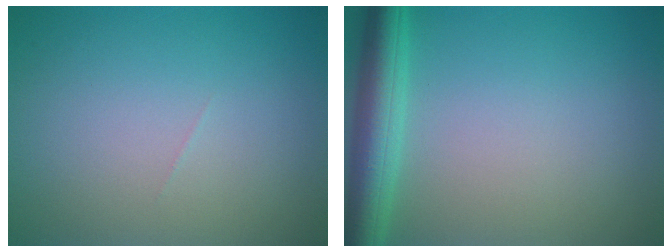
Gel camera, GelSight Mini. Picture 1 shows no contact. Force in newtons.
{"total": 4.8, "press": 4.8, "slide": 0.2}